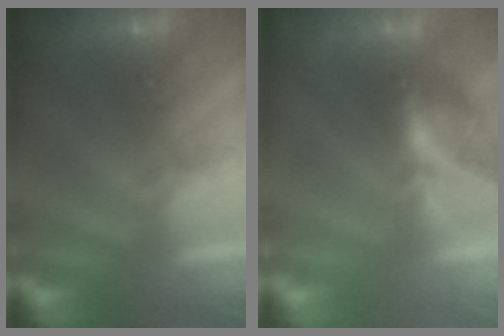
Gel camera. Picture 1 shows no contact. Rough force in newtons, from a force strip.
{"total": 2.8}